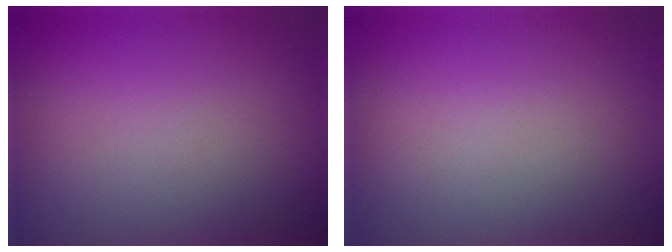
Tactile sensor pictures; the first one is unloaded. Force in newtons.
{"total": 0.0}